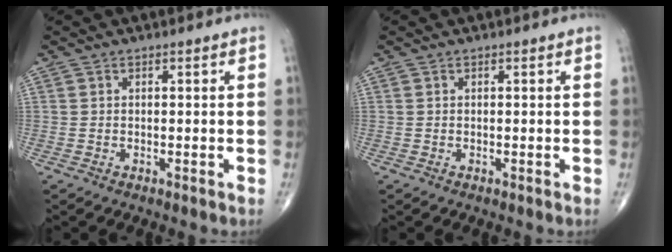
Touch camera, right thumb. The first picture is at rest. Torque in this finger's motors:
{"motor_torque": [0.00, 0.00, 0.01, 0.13, 0.00]}